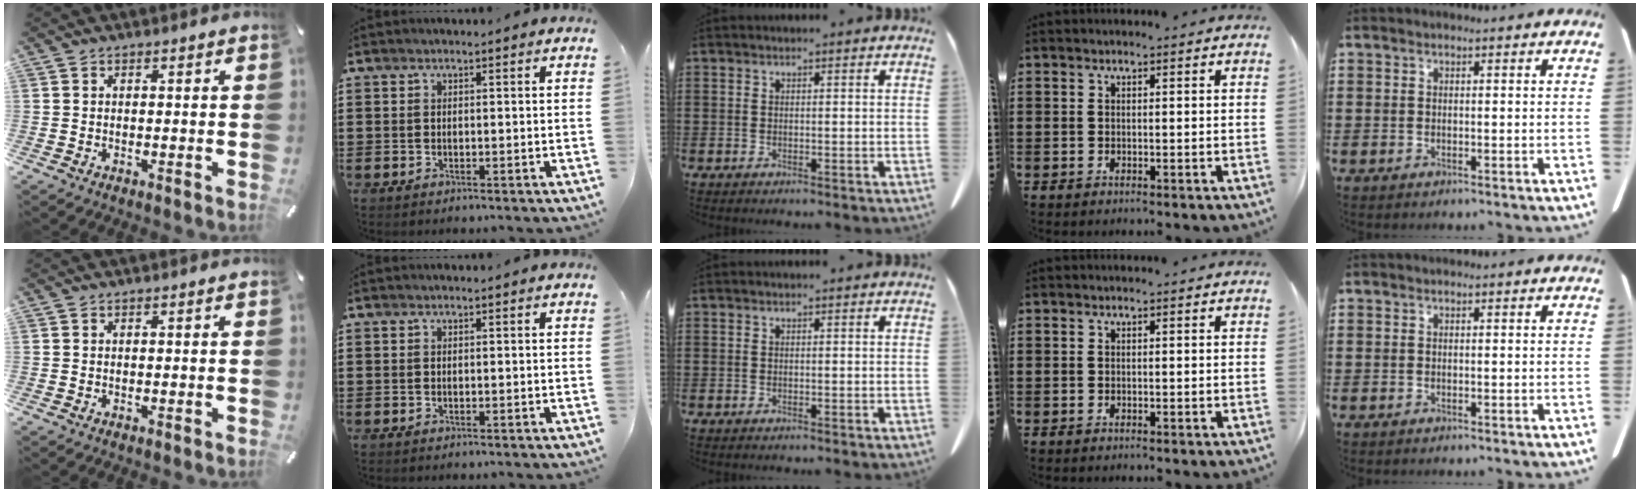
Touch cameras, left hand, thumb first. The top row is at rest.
{}